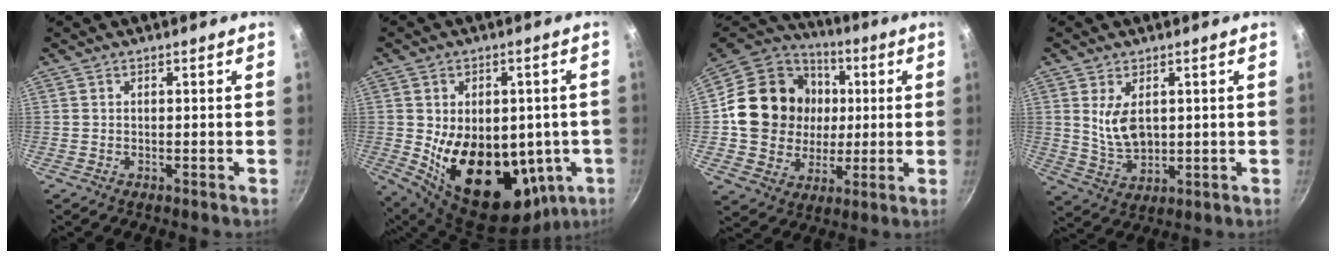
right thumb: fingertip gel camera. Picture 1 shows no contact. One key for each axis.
{"total": 22.7, "fx": -2.8, "fy": 14.9, "fz": 16.9, "tx": -0.237, "ty": -0.015, "tz": -0.017}
{"total": 20.5, "fx": 2.0, "fy": 18.0, "fz": 9.5, "tx": -0.149, "ty": 0.018, "tz": 0.038}
{"total": 7.2, "fx": 1.7, "fy": 4.2, "fz": 5.6, "tx": -0.090, "ty": -0.024, "tz": 0.045}